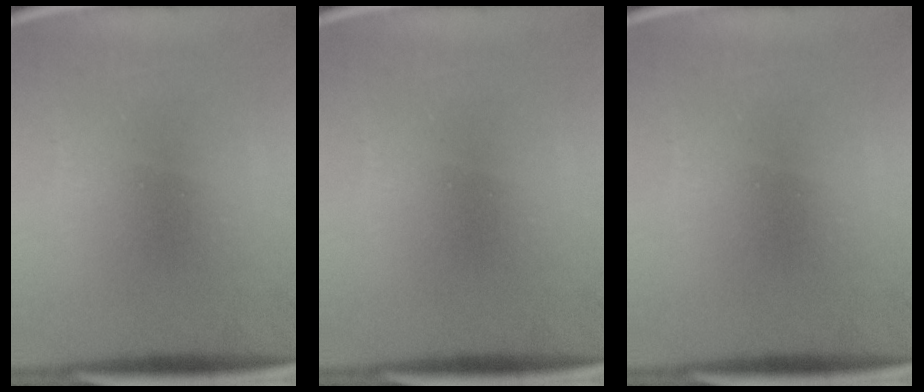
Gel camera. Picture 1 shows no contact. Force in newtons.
{"total": 0.0}
{"total": 0.0}